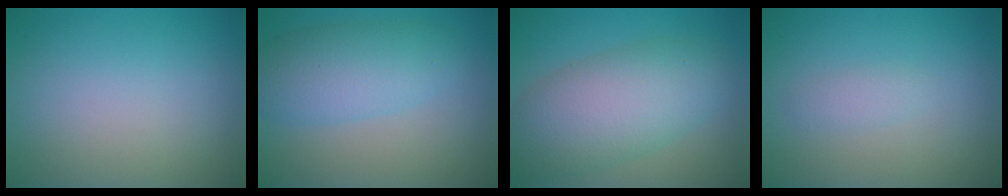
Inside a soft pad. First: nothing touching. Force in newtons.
{"total": 4.7, "press": 4.7, "slide": 0.1}
{"total": 7.8, "press": 7.8, "slide": 0.5}
{"total": 1.0, "press": 1.0, "slide": 0.0}